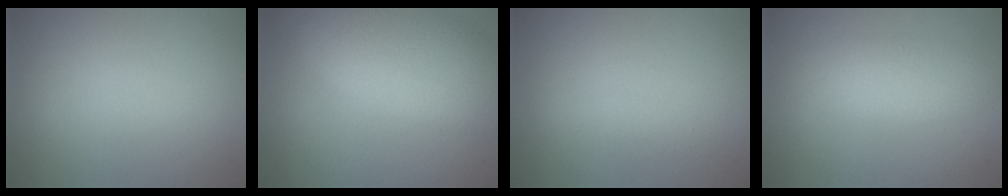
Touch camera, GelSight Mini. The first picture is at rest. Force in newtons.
{"total": 7.8, "press": 7.8, "slide": 0.5}
{"total": 0.7, "press": 0.7, "slide": 0.0}
{"total": 3.1, "press": 3.1, "slide": 0.0}